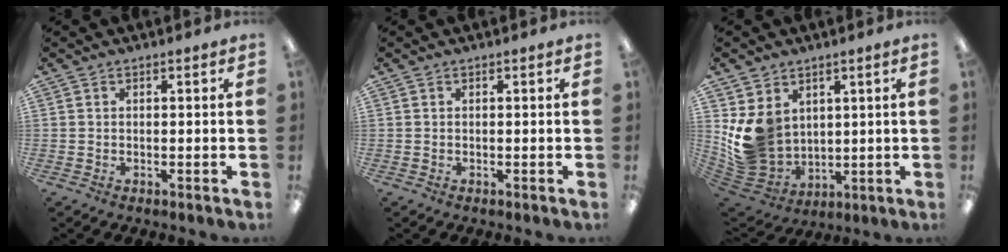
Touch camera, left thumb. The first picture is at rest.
{"total": 0.0}
{"total": 11.7, "force": [2.9, 10.2, 5.0], "torque": [-0.132, -0.028, 0.063]}